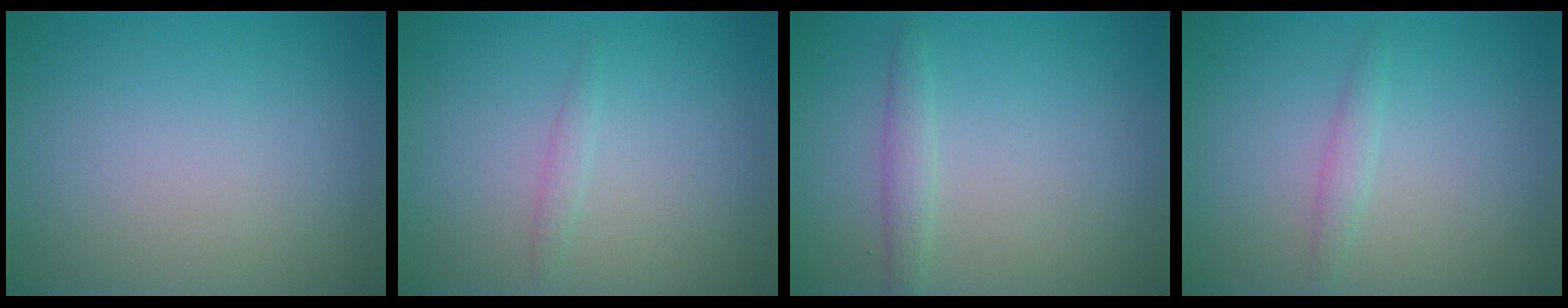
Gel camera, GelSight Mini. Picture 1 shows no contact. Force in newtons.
{"total": 0.8, "press": 0.8, "slide": 0.1}
{"total": 1.5, "press": 1.5, "slide": 0.1}
{"total": 1.1, "press": 1.1, "slide": 0.0}